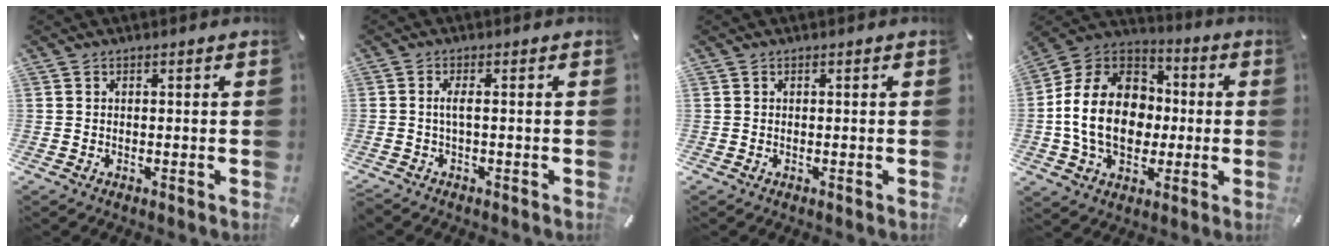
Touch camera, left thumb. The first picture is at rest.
{"total": 2.7, "force": [-0.4, 0.3, 2.6], "torque": [-0.057, -0.003, -0.010]}
{"total": 0.0}
{"total": 18.9, "force": [-2.1, 14.8, 11.6], "torque": [-0.256, 0.021, -0.038]}